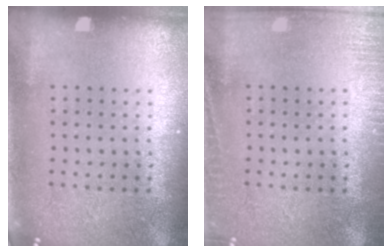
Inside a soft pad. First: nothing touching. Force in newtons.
{"total": 1.9, "press": 1.9, "slide": 0.4}